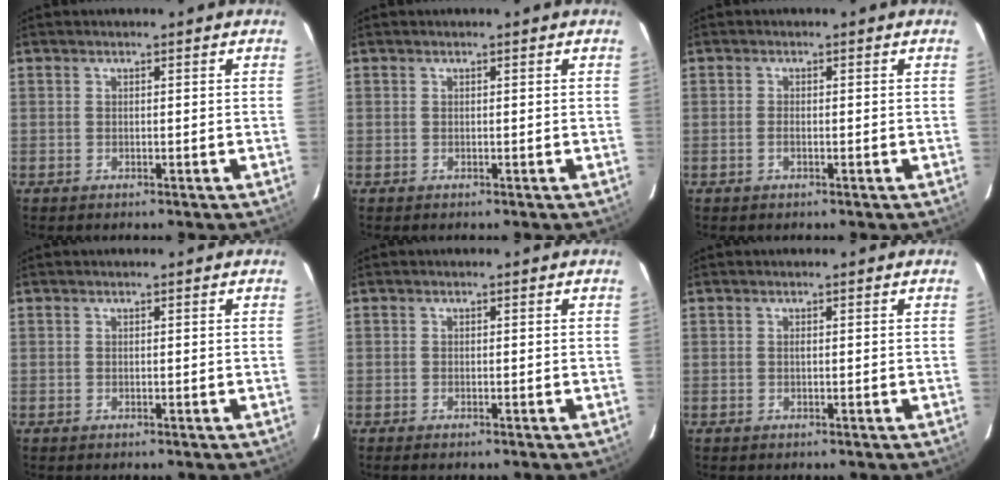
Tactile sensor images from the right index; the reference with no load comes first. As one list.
[{"total": 0.0}, {"total": 1.0, "force": [-0.4, 0.5, 0.8], "torque": [-0.019, 0.002, -0.008]}, {"total": 0.0}, {"total": 0.7, "force": [-0.6, 0.1, 0.4], "torque": [-0.008, -0.001, -0.012]}, {"total": 0.0}]